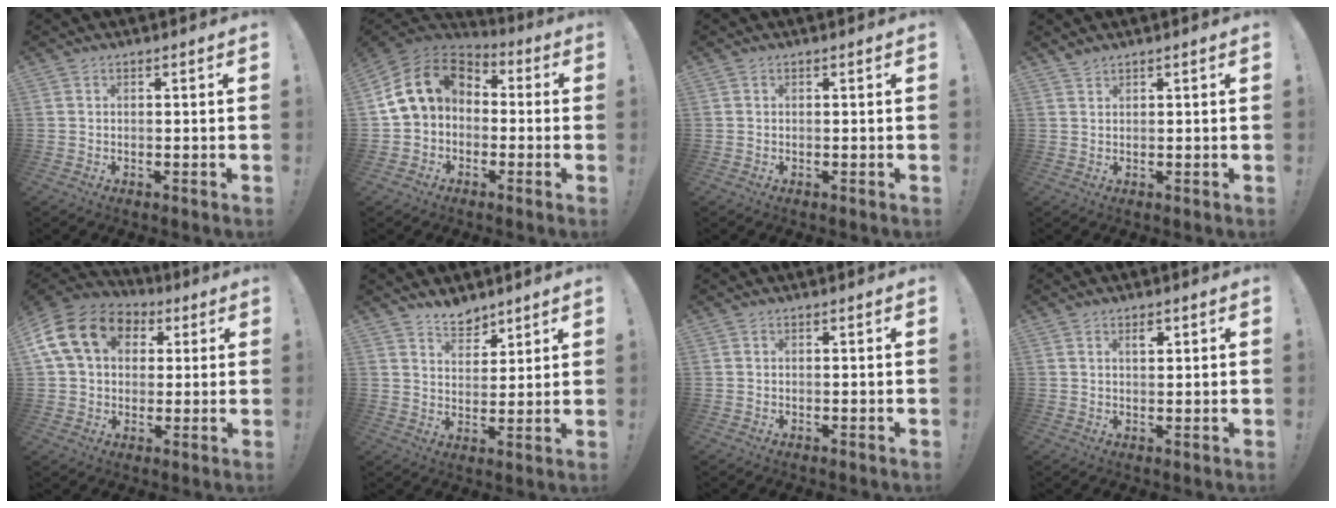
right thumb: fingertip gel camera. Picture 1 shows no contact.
{"total": 13.7, "force": [2.2, 10.5, 8.5], "torque": [-0.158, 0.012, 0.042]}
{"total": 0.0}
{"total": 1.4, "force": [1.3, 0.4, 0.4], "torque": [-0.003, -0.003, 0.023]}
{"total": 17.2, "force": [5.4, 12.7, 10.3], "torque": [-0.159, -0.003, 0.101]}
{"total": 7.1, "force": [5.8, 3.6, 1.7], "torque": [-0.023, -0.042, 0.111]}
{"total": 0.0}
{"total": 2.1, "force": [1.2, 1.0, 1.5], "torque": [-0.014, -0.005, 0.017]}